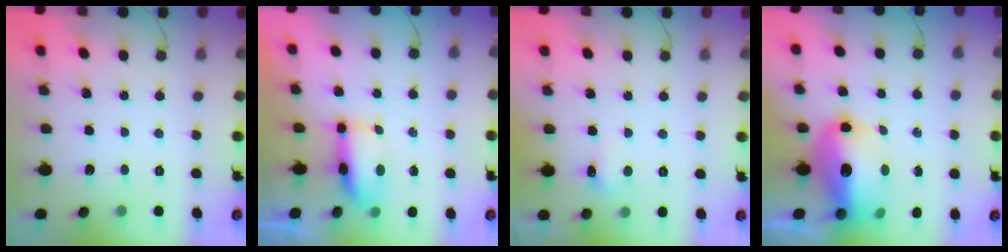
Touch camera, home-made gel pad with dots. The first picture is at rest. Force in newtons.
{"total": 7.9, "press": 7.4, "slide": 2.8}
{"total": 4.2, "press": 4.1, "slide": 1.0}
{"total": 15.4, "press": 15.0, "slide": 3.3}